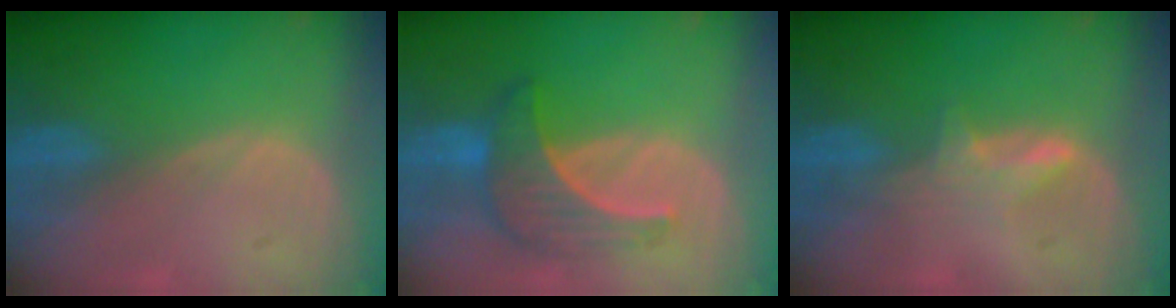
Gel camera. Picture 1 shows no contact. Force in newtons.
{"total": 7.0, "press": 6.9, "slide": 1.4}
{"total": 2.9, "press": 2.9, "slide": 0.4}